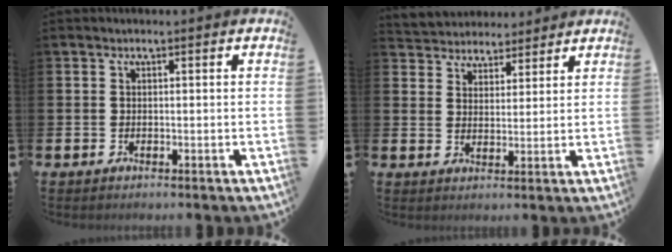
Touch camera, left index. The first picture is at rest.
{"total": 4.3, "force": [4.0, 1.4, -0.7], "torque": [-0.012, -0.017, 0.073]}